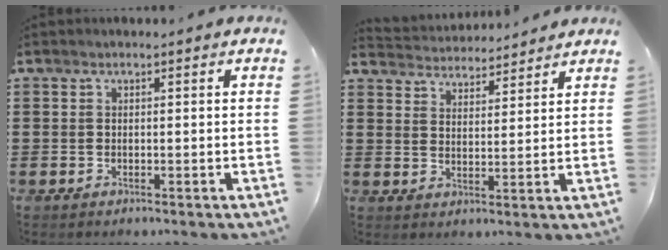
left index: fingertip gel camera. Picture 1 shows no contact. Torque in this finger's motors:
{"motor_torque": [0.78, -0.75, 0.20, 0.06]}